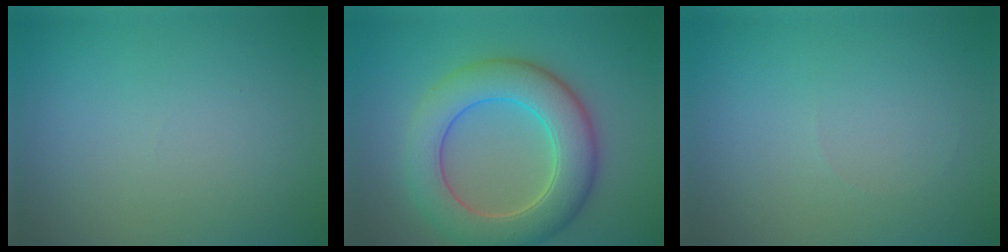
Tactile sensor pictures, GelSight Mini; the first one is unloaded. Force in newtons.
{"total": 7.9, "press": 7.9, "slide": 0.4}
{"total": 0.0}